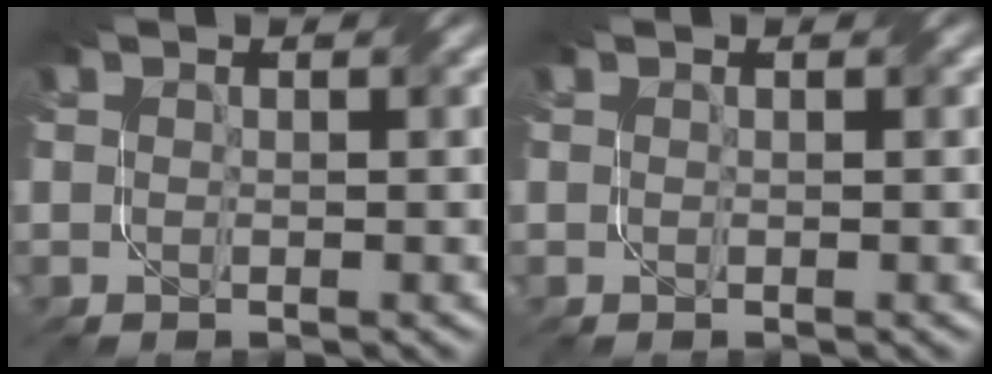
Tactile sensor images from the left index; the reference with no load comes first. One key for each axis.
{"total": 0.0}